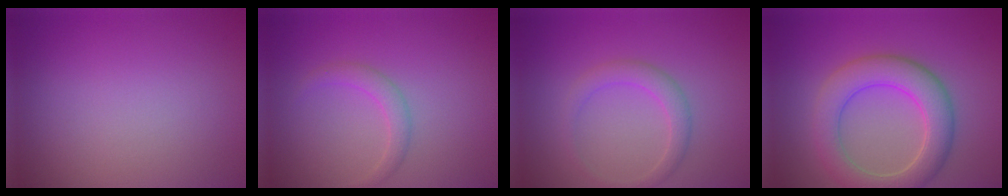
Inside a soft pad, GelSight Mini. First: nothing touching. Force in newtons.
{"total": 1.7, "press": 1.7, "slide": 0.1}
{"total": 2.2, "press": 2.2, "slide": 0.1}
{"total": 5.9, "press": 5.8, "slide": 0.5}